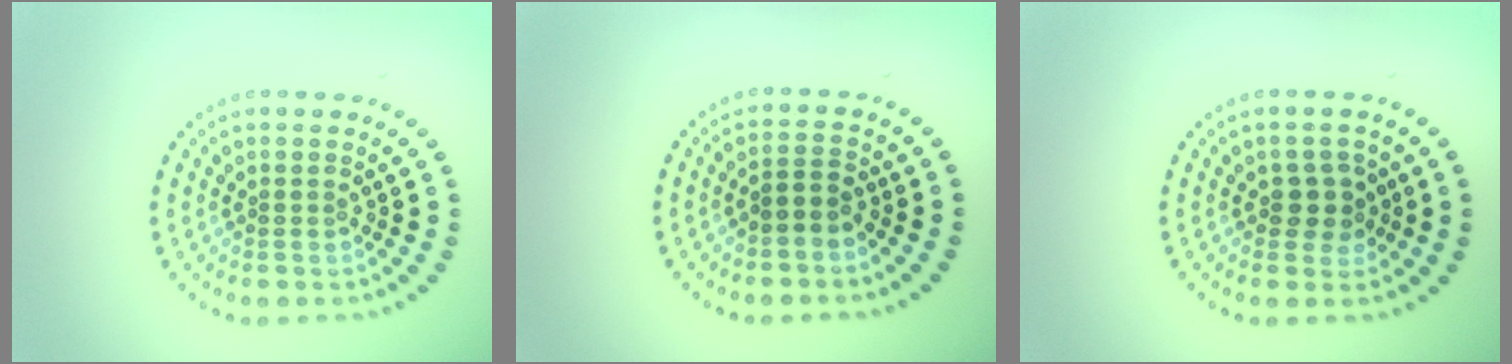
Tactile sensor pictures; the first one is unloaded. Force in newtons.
{"total": 1.9, "press": 1.4, "slide": 1.2}
{"total": 2.3, "press": 2.1, "slide": 0.8}